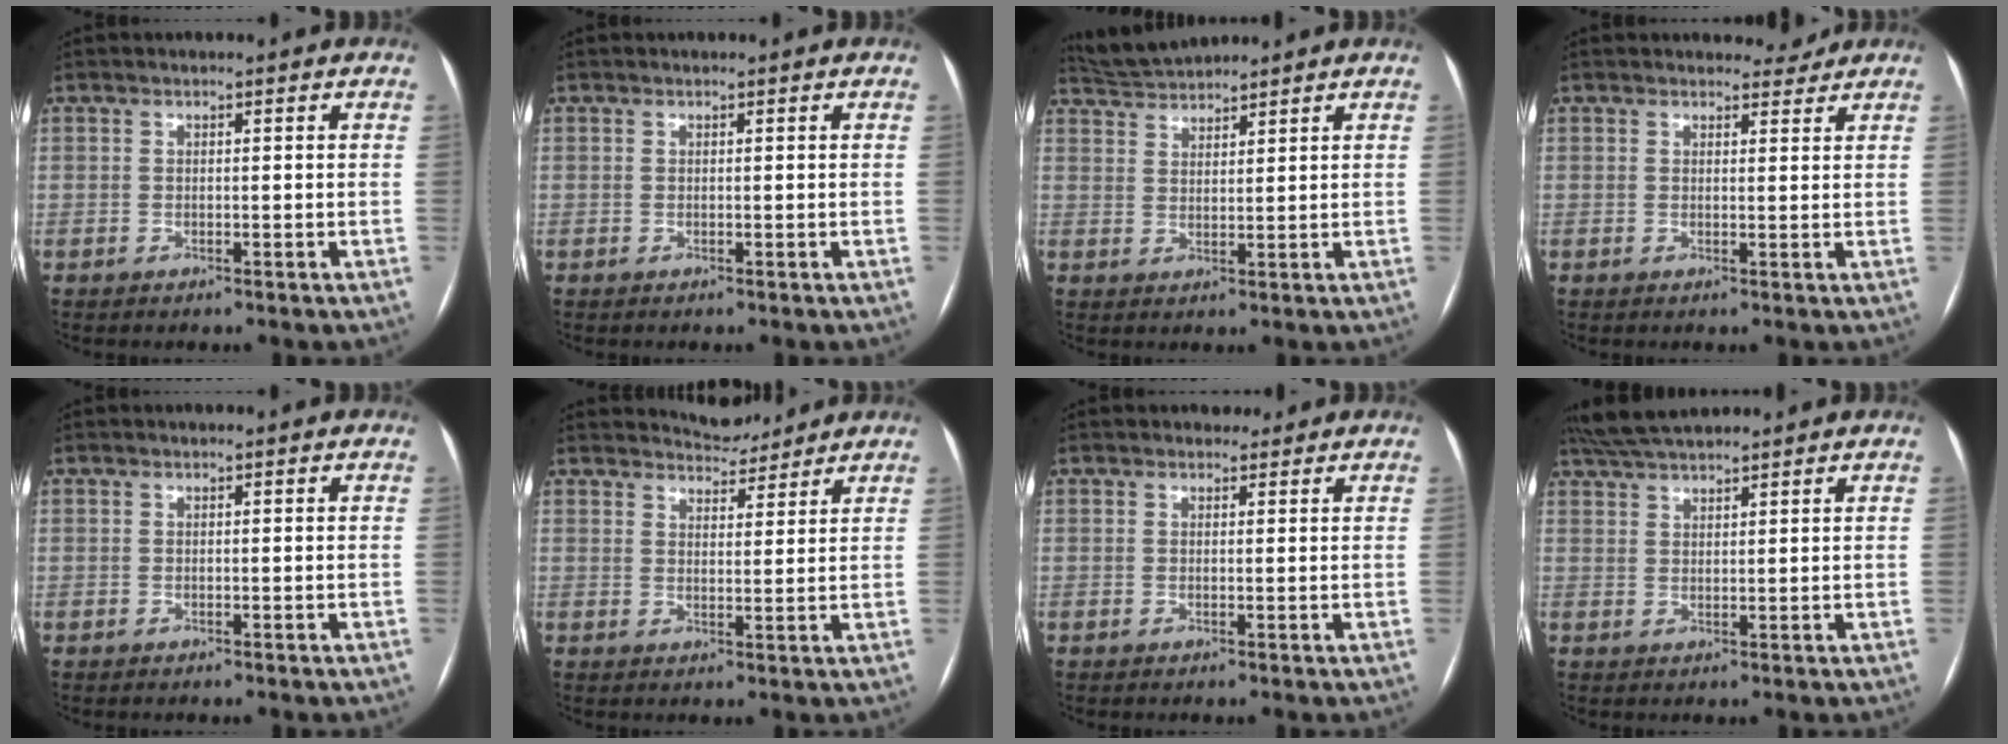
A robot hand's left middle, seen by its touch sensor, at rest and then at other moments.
{"total": 0.0}
{"total": 4.9, "force": [4.8, 0.0, 0.4], "torque": [-0.018, 0.024, 0.094]}
{"total": 2.5, "force": [2.4, 0.7, 0.1], "torque": [0.001, -0.001, 0.027]}
{"total": 0.0}
{"total": 4.8, "force": [4.7, 0.9, 0.0], "torque": [-0.004, 0.002, 0.068]}
{"total": 1.3, "force": [1.2, 0.7, 0.0], "torque": [0.002, 0.002, 0.013]}
{"total": 6.3, "force": [5.8, 0.7, 2.4], "torque": [-0.050, 0.034, 0.109]}